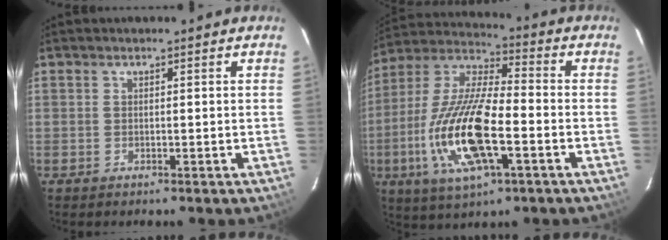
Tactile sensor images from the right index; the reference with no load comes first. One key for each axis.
{"total": 19.1, "fx": -5.6, "fy": 6.2, "fz": 17.1, "tx": -0.357, "ty": -0.015, "tz": -0.112}